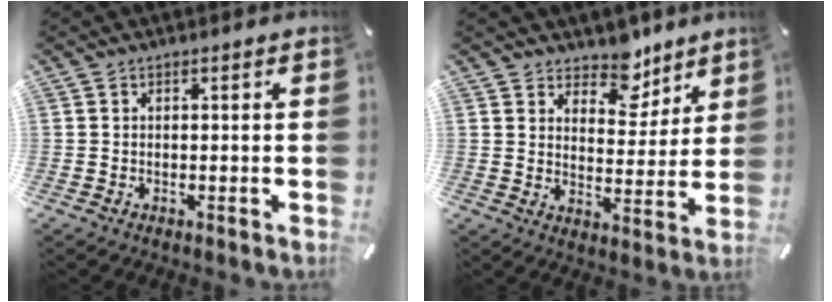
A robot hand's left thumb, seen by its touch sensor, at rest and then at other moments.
{"total": 9.3, "force": [7.5, 5.3, 1.7], "torque": [-0.017, -0.063, 0.133]}